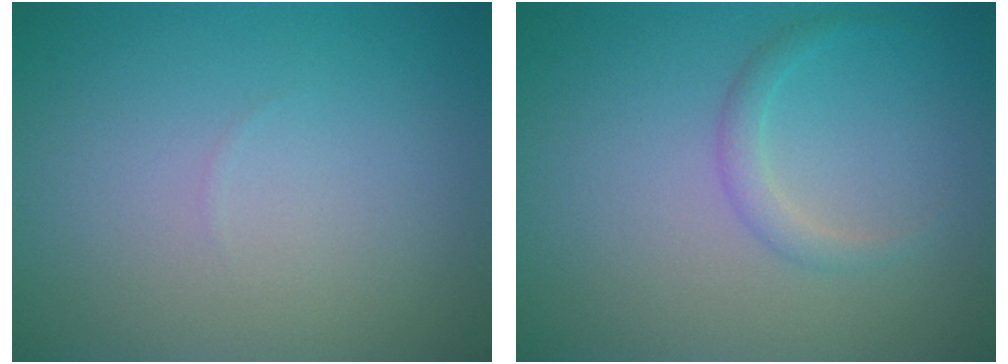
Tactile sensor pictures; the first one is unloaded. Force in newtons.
{"total": 1.4, "press": 1.3, "slide": 0.1}